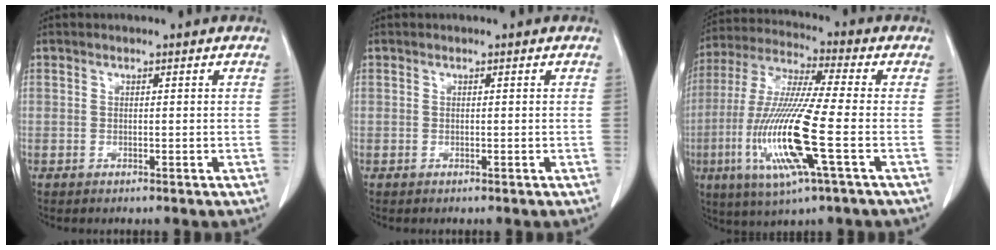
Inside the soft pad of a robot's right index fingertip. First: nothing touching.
{"total": 0.0}
{"total": 16.5, "force": [-4.2, 0.6, 16.0], "torque": [-0.336, -0.017, -0.083]}